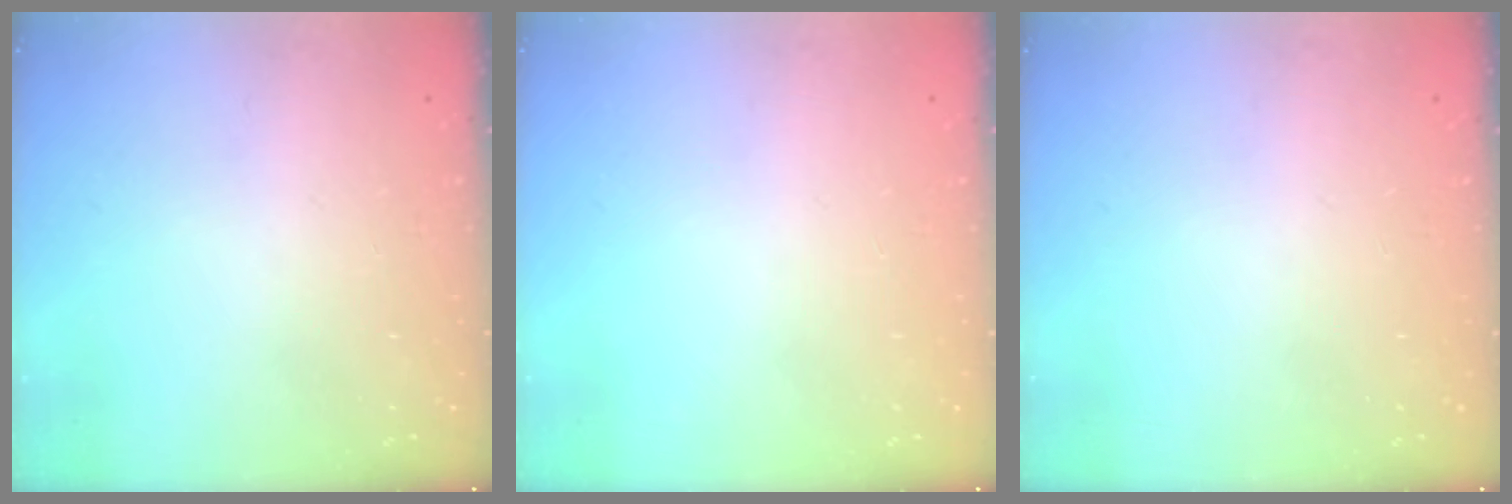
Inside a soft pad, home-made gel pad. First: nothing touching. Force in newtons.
{"total": 0.0}
{"total": 0.0}